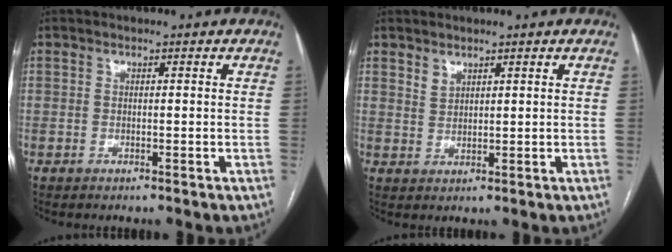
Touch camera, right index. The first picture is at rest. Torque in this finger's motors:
{"motor_torque": [0.00, 0.04, 0.00, 0.00]}